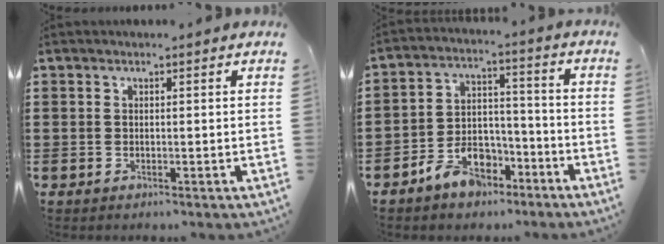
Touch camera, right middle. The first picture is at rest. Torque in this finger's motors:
{"motor_torque": [2.14, 0.00, 0.16, 0.13]}